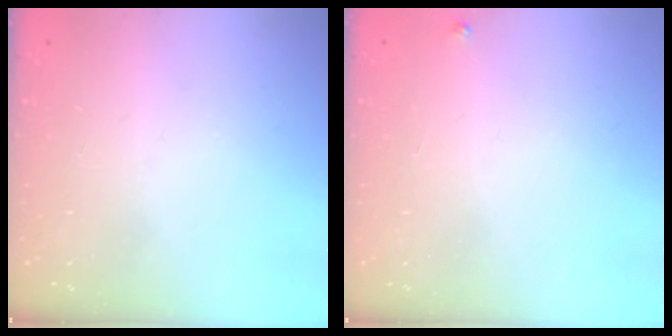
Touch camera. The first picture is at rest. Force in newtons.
{"total": 2.7, "press": 2.7, "slide": 0.3}